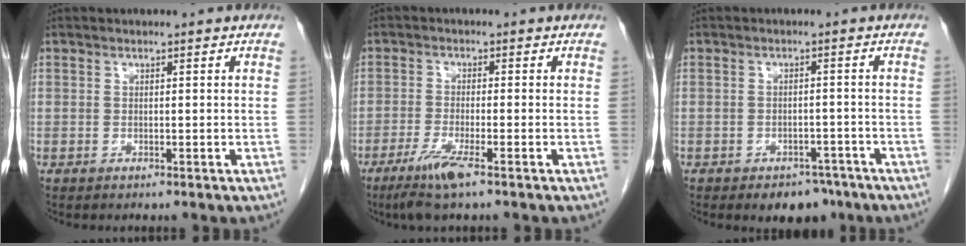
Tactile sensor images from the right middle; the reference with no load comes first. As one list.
[{"total": 5.4, "force": [-3.4, 0.0, 4.2], "torque": [-0.090, -0.017, -0.066]}, {"total": 5.0, "force": [-3.7, 2.8, 1.9], "torque": [-0.018, 0.004, -0.047]}]